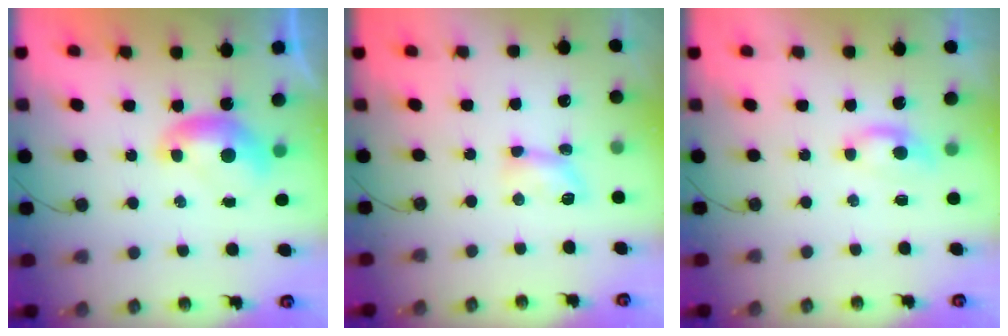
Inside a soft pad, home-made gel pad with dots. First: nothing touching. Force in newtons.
{"total": 3.8, "press": 3.7, "slide": 0.8}
{"total": 0.9, "press": 0.8, "slide": 0.4}